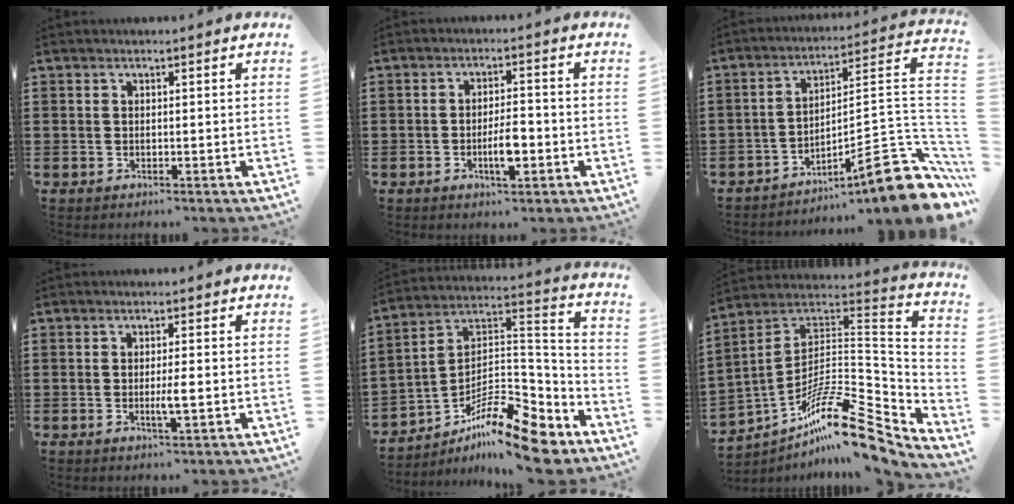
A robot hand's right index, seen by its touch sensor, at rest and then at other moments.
{"total": 5.0, "force": [-1.5, 1.6, 4.5], "torque": [-0.090, 0.002, -0.031]}
{"total": 11.5, "force": [-7.2, 1.8, 8.8], "torque": [-0.115, 0.001, -0.132]}
{"total": 2.6, "force": [-0.5, 0.2, 2.5], "torque": [-0.043, -0.004, -0.009]}
{"total": 15.9, "force": [-10.8, 4.6, 10.6], "torque": [-0.166, 0.036, -0.196]}
{"total": 15.7, "force": [-10.8, 4.2, 10.6], "torque": [-0.163, 0.016, -0.197]}